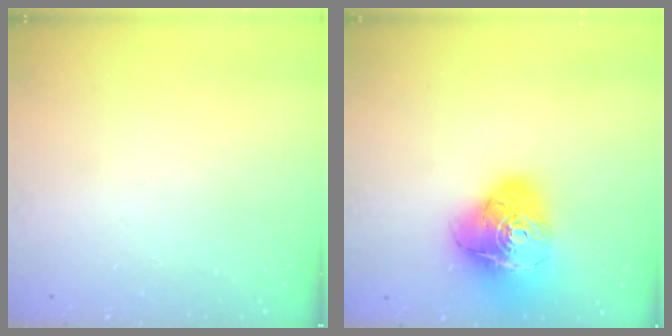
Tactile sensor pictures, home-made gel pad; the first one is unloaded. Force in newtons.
{"total": 18.9, "press": 18.8, "slide": 2.1}